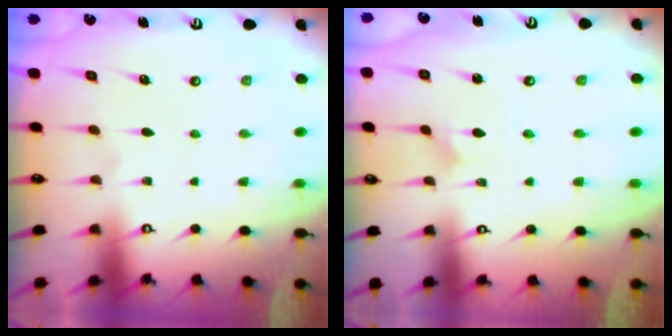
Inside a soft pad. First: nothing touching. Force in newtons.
{"total": 1.9, "press": 1.9, "slide": 0.1}